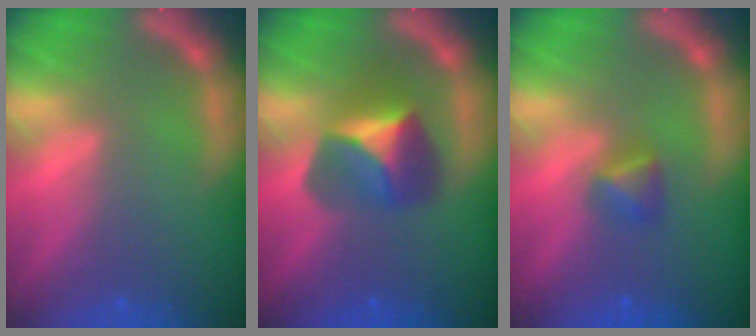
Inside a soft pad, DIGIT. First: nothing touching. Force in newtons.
{"total": 4.9}
{"total": 1.9}